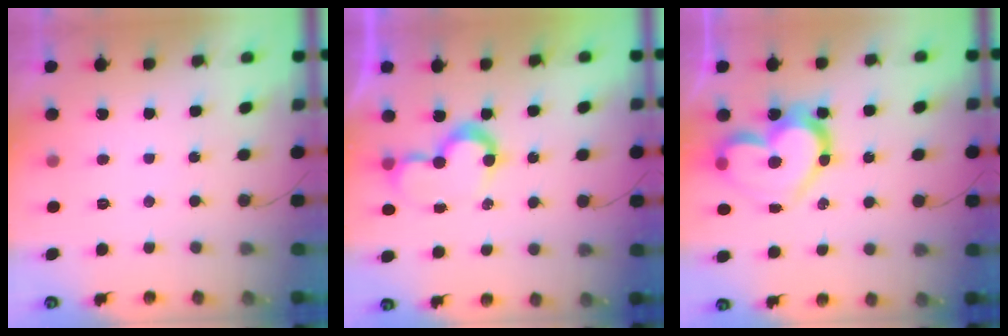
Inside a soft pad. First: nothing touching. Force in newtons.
{"total": 8.3, "press": 8.3, "slide": 0.1}
{"total": 18.8, "press": 18.7, "slide": 1.9}